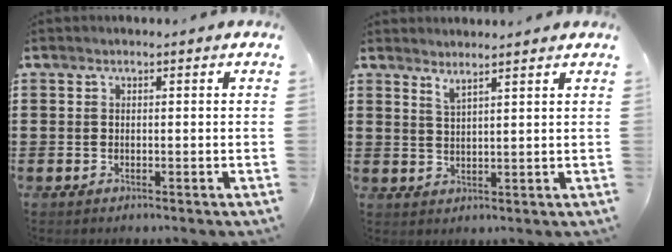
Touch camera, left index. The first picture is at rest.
{"total": 2.6, "force": [2.5, -0.1, 0.9], "torque": [-0.023, -0.005, 0.045]}